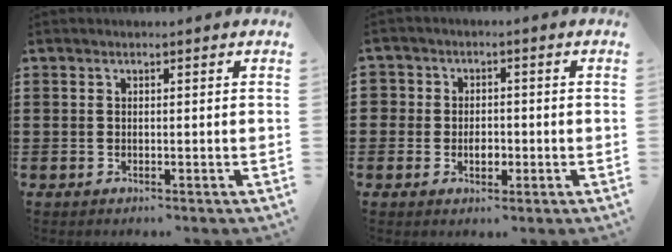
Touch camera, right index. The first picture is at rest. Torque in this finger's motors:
{"motor_torque": [0.09, 0.06, -0.01, -0.01]}